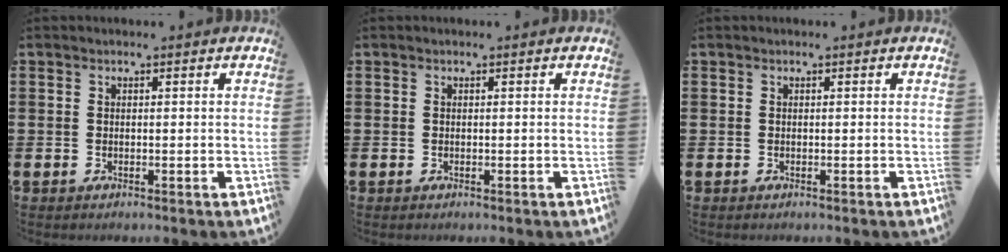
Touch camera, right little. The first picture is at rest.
{"total": 0.0}
{"total": 0.0}